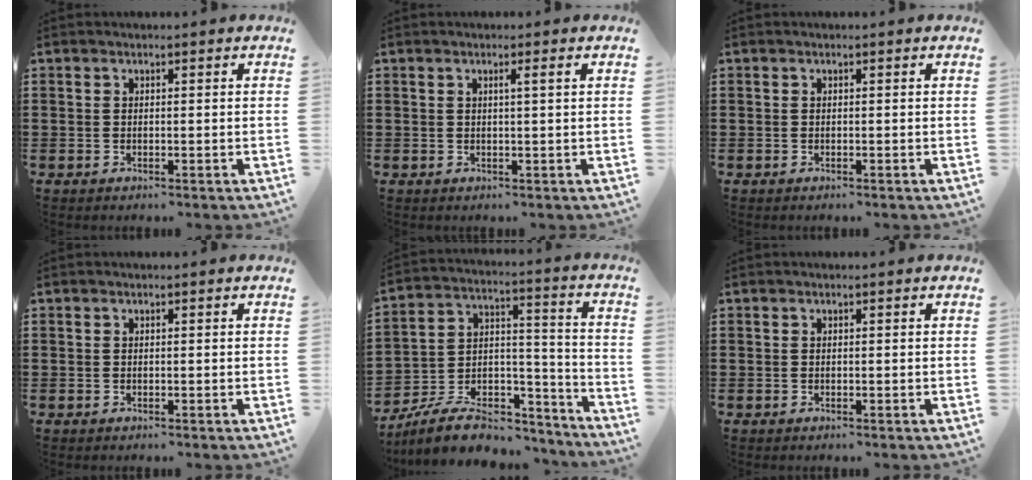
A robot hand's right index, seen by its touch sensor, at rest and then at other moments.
{"total": 1.3, "force": [0.3, -0.2, 1.3], "torque": [-0.022, -0.003, 0.004]}
{"total": 0.0}
{"total": 0.0}
{"total": 9.2, "force": [-7.2, 4.1, 4.0], "torque": [-0.074, 0.026, -0.135]}
{"total": 0.0}